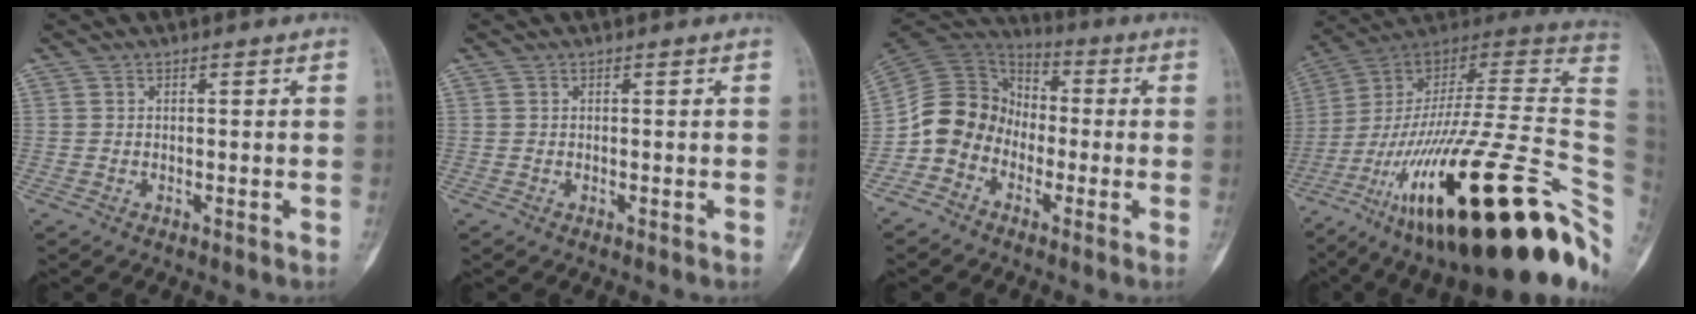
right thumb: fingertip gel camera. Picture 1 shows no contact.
{"total": 0.0}
{"total": 12.0, "force": [-3.7, 10.3, 4.9], "torque": [-0.068, 0.064, -0.082]}
{"total": 38.2, "force": [-14.0, 10.7, 33.9], "torque": [-0.458, 0.080, -0.231]}